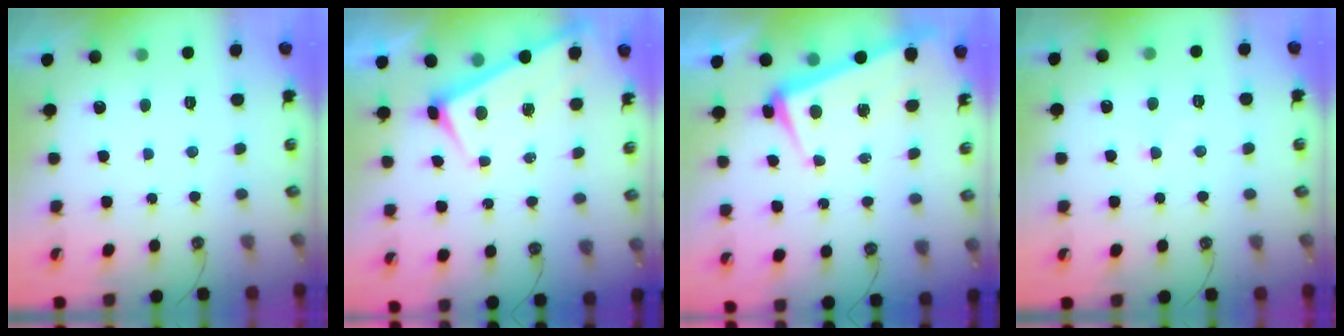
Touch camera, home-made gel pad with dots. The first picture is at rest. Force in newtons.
{"total": 1.8, "press": 1.8, "slide": 0.1}
{"total": 2.2, "press": 2.1, "slide": 0.9}
{"total": 0.6, "press": 0.3, "slide": 0.6}